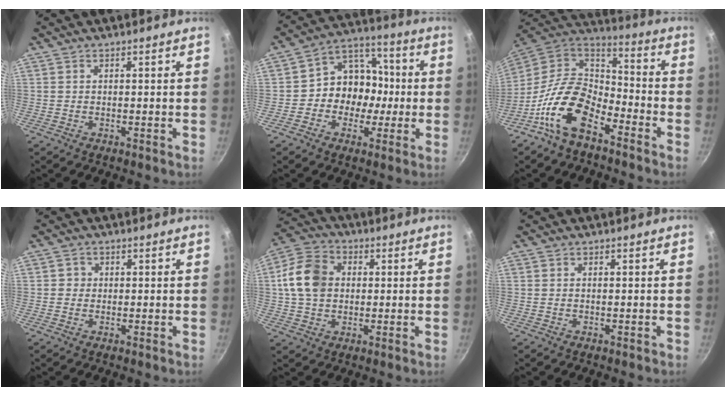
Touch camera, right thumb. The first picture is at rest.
{"total": 11.9, "force": [-1.6, 10.0, 6.2], "torque": [-0.040, 0.043, -0.040]}
{"total": 16.6, "force": [-8.8, 9.1, 10.7], "torque": [-0.178, 0.069, -0.188]}
{"total": 1.9, "force": [-0.1, 1.8, 0.4], "torque": [0.004, 0.005, -0.005]}
{"total": 11.7, "force": [1.0, 9.1, 7.3], "torque": [-0.117, 0.016, 0.003]}
{"total": 0.0}